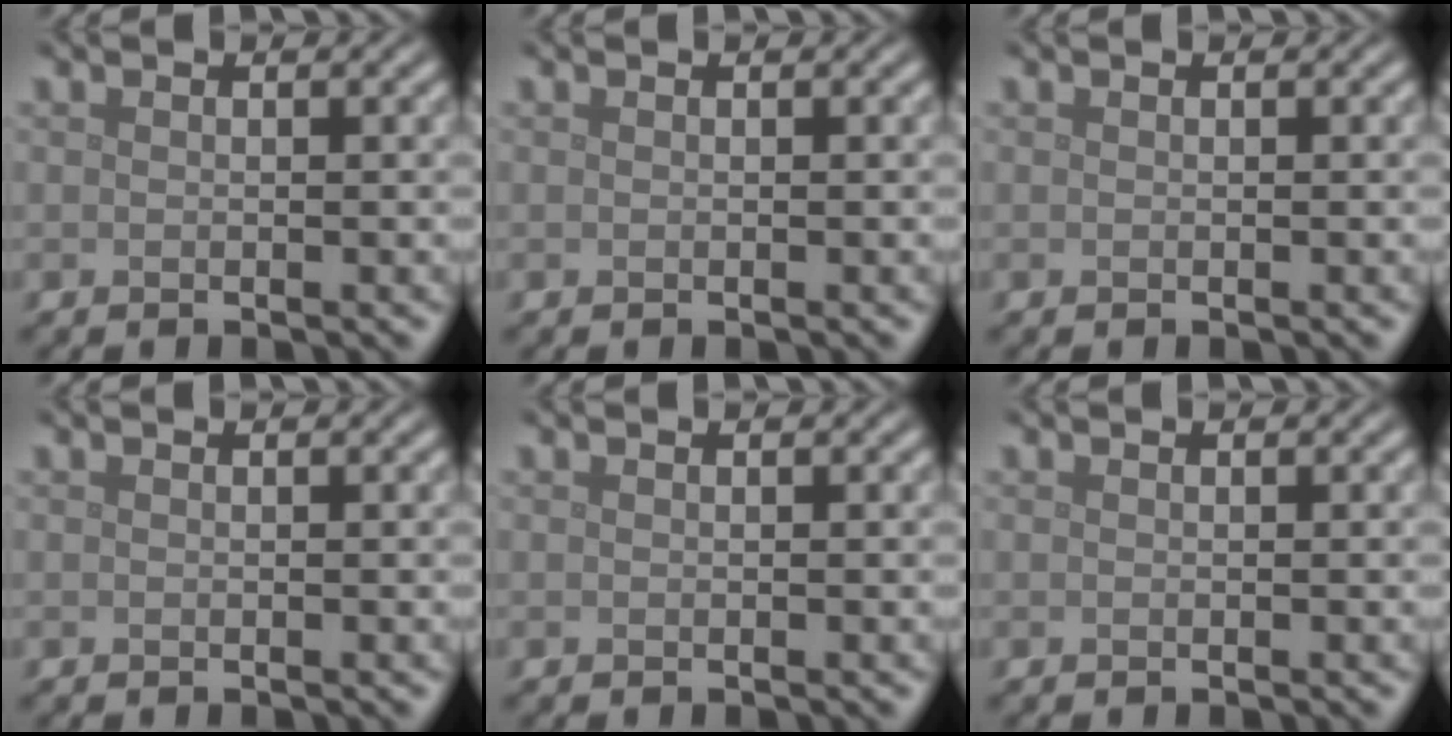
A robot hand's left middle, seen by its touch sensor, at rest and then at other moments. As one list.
[{"total": 0.0}, {"total": 0.0}, {"total": 0.0}, {"total": 0.0}, {"total": 0.0}]